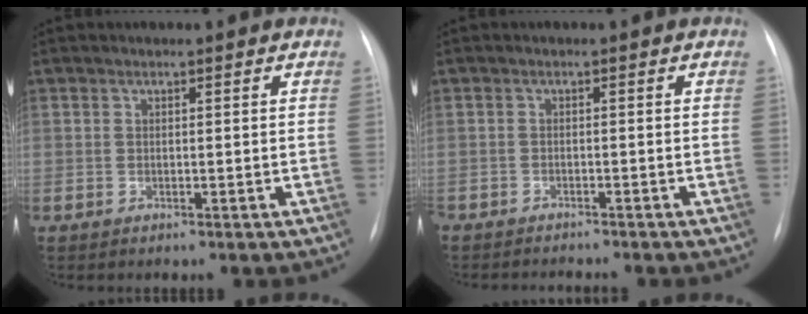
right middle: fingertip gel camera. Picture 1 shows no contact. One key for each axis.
{"total": 3.6, "fx": -3.5, "fy": 0.3, "fz": 0.8, "tx": -0.007, "ty": -0.009, "tz": -0.053}